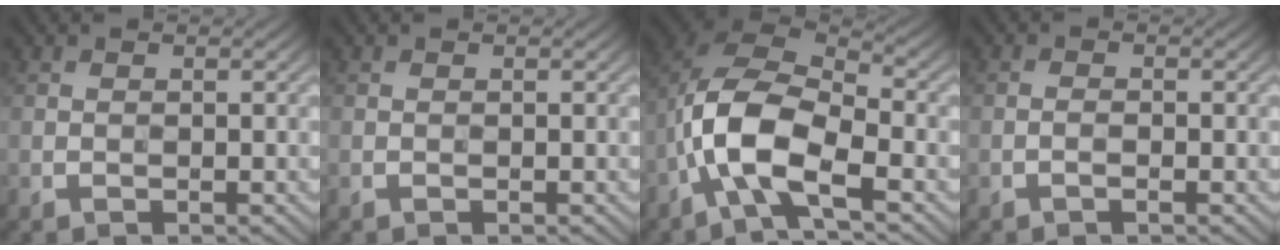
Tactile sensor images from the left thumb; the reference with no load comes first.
{"total": 0.0}
{"total": 10.5, "force": [-3.7, 4.3, 8.8], "torque": [-0.188, 0.006, -0.081]}
{"total": 0.7, "force": [-0.4, 0.0, 0.6], "torque": [-0.014, 0.006, -0.009]}